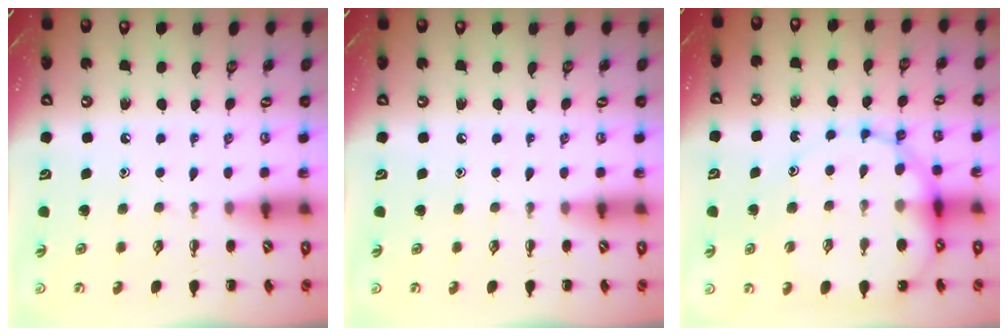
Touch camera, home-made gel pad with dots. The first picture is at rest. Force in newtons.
{"total": 0.0}
{"total": 15.5, "press": 15.0, "slide": 3.9}